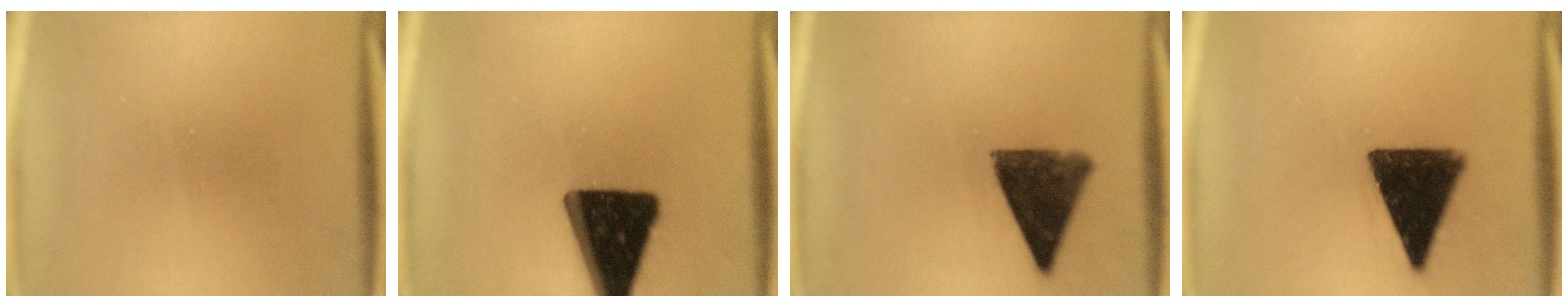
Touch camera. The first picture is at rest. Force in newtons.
{"total": 18.4}
{"total": 9.2}
{"total": 13.0}